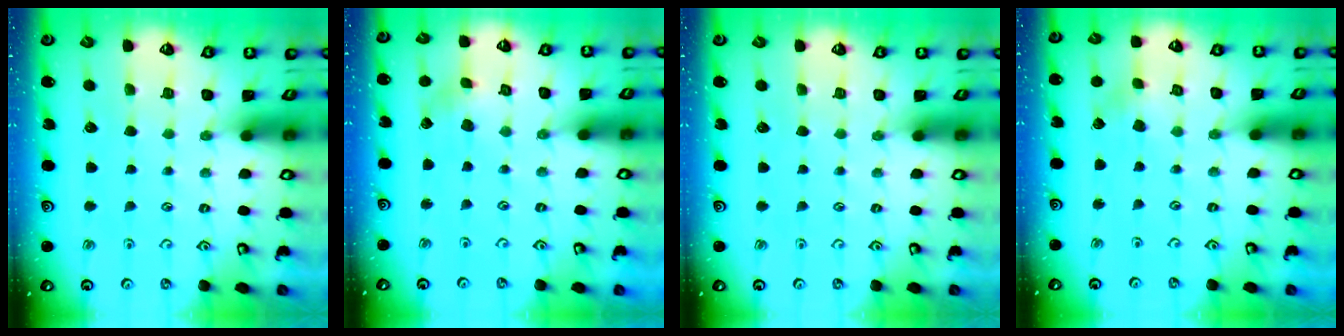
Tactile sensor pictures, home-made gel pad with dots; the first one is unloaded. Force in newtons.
{"total": 2.9, "press": 2.9, "slide": 0.1}
{"total": 0.0}
{"total": 2.5, "press": 2.4, "slide": 0.5}